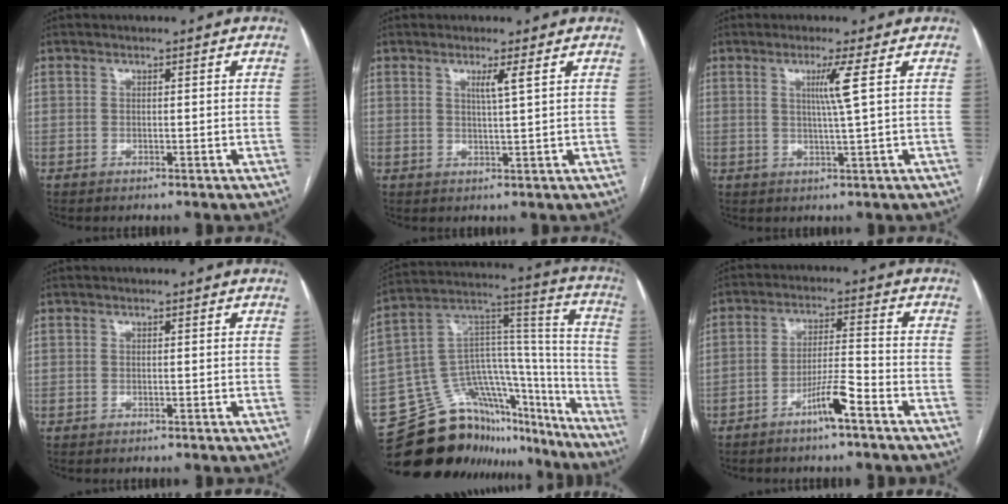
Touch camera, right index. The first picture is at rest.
{"total": 2.3, "force": [1.2, -0.5, 1.9], "torque": [-0.035, -0.006, 0.022]}
{"total": 4.0, "force": [1.2, -1.3, 3.6], "torque": [-0.068, -0.007, 0.024]}
{"total": 0.0}
{"total": 25.8, "force": [-20.7, 11.6, 10.3], "torque": [-0.131, 0.060, -0.311]}
{"total": 6.1, "force": [-3.8, 0.1, 4.8], "torque": [-0.087, 0.002, -0.070]}